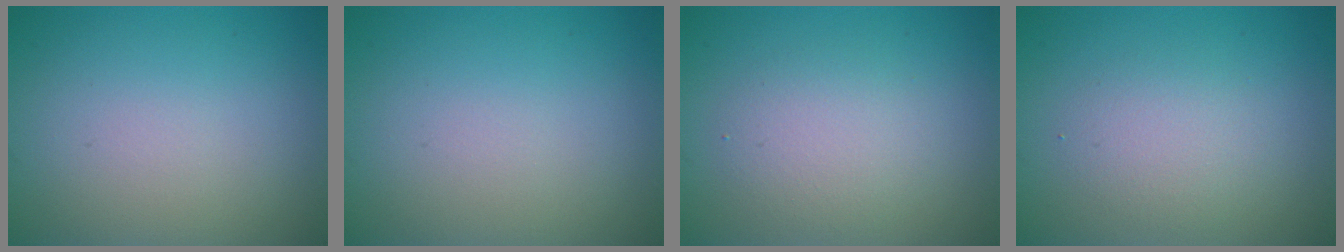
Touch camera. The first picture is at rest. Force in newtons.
{"total": 0.0}
{"total": 2.9, "press": 2.9, "slide": 0.3}
{"total": 2.3, "press": 2.3, "slide": 0.1}